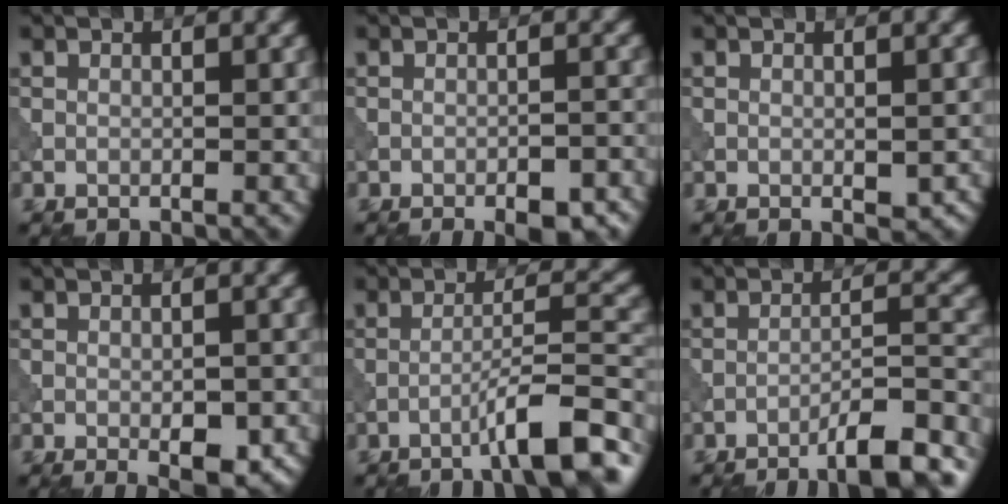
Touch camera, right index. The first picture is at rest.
{"total": 4.2, "force": [-3.0, 1.3, 2.6], "torque": [-0.041, 0.010, -0.031]}
{"total": 1.4, "force": [-0.3, 0.7, 1.1], "torque": [-0.015, -0.004, -0.002]}
{"total": 3.3, "force": [-1.2, 1.3, 2.7], "torque": [-0.038, -0.003, -0.013]}
{"total": 7.0, "force": [-4.5, 1.0, 5.3], "torque": [-0.073, 0.019, -0.072]}
{"total": 8.2, "force": [-6.4, 1.4, 4.8], "torque": [-0.060, 0.012, -0.090]}